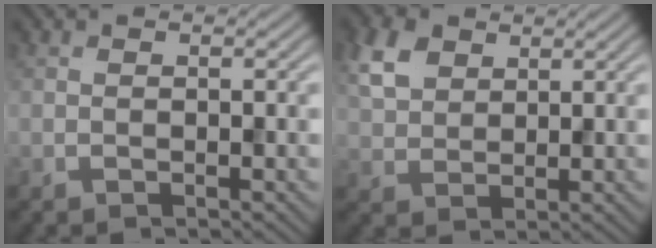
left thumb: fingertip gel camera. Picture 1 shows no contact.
{"total": 5.3, "force": [2.5, 3.5, 3.0], "torque": [-0.078, 0.008, 0.053]}